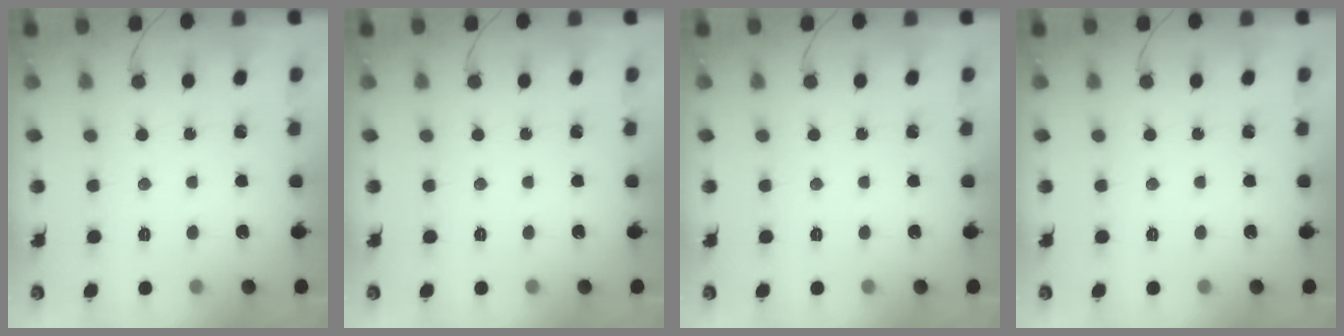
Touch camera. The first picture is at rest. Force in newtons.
{"total": 0.0}
{"total": 0.0}
{"total": 0.0}